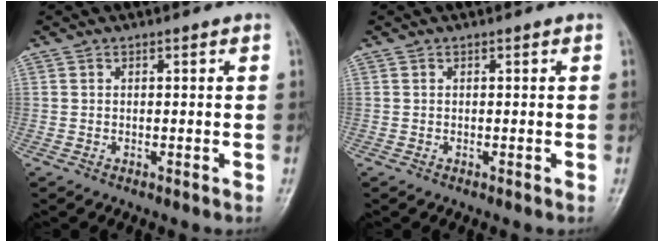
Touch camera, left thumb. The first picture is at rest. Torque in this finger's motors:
{"motor_torque": [0.00, 0.00, 0.00, -0.01, 0.00]}